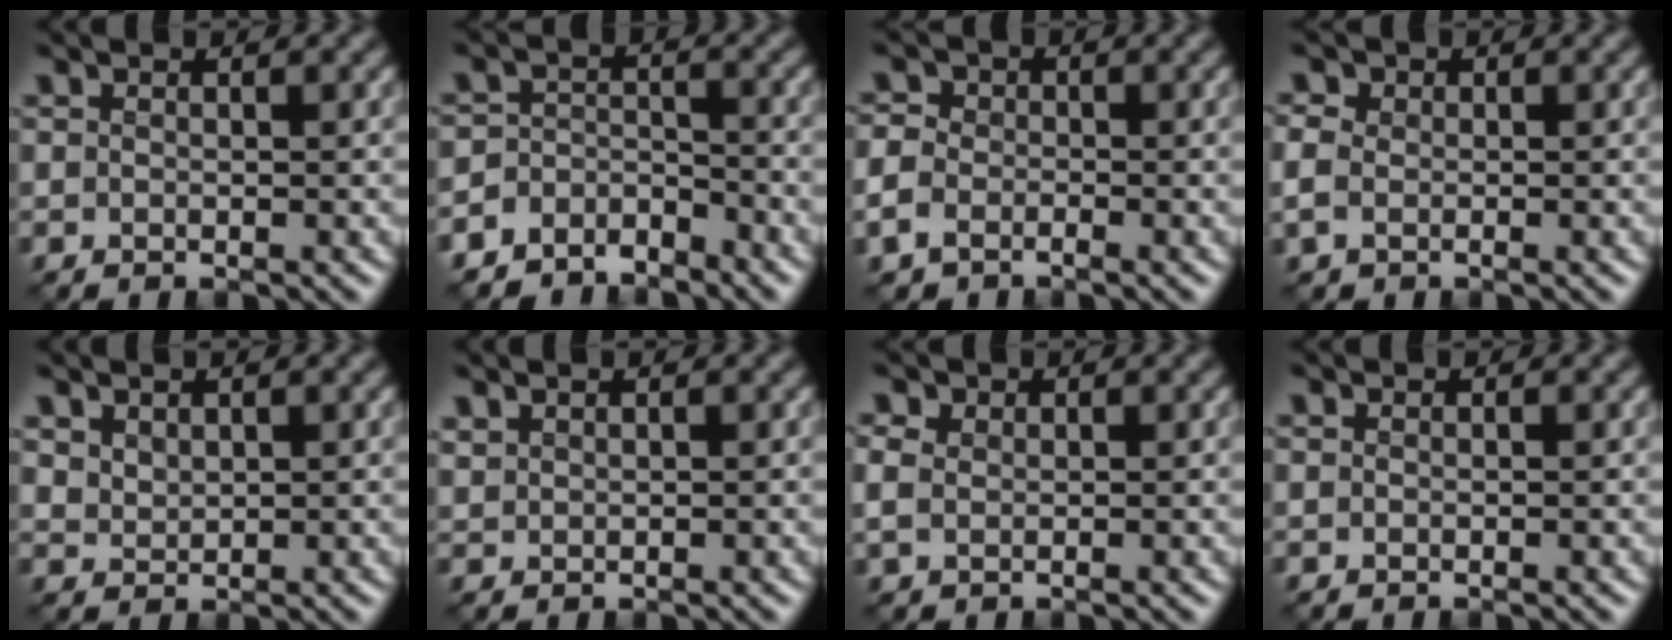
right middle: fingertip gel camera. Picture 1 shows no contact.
{"total": 4.9, "force": [-4.5, 1.9, 0.3], "torque": [0.008, -0.004, -0.081]}
{"total": 3.0, "force": [-1.7, 2.2, 1.3], "torque": [-0.030, -0.003, -0.046]}
{"total": 2.3, "force": [-0.5, 2.0, 1.2], "torque": [-0.029, -0.001, -0.018]}
{"total": 1.6, "force": [0.9, 1.0, 0.8], "torque": [-0.021, -0.005, 0.020]}
{"total": 0.7, "force": [0.6, 0.4, 0.1], "torque": [-0.009, 0.000, 0.015]}
{"total": 1.7, "force": [0.4, 1.4, 0.9], "torque": [-0.025, -0.001, 0.006]}
{"total": 0.0}